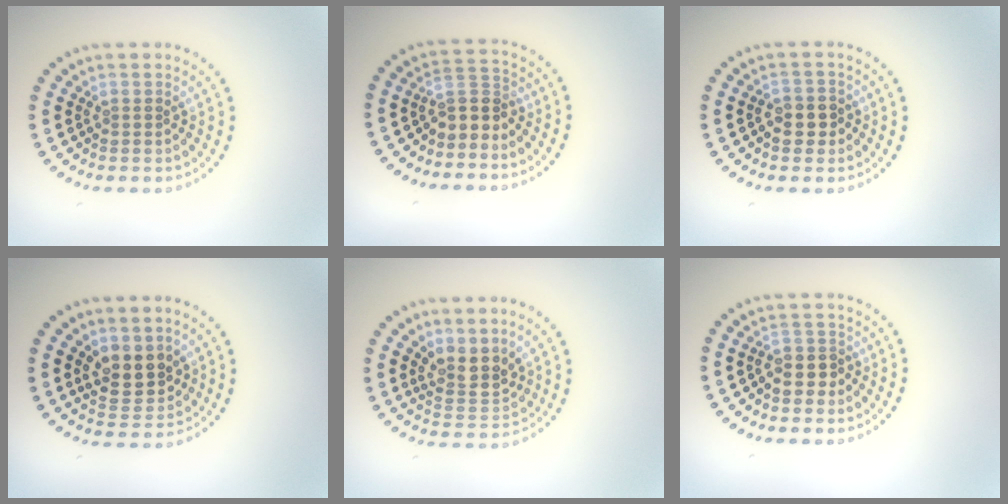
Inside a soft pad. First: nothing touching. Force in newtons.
{"total": 2.4, "press": 2.0, "slide": 1.5}
{"total": 1.9, "press": 1.8, "slide": 0.5}
{"total": 3.4, "press": 3.2, "slide": 1.1}
{"total": 3.2, "press": 2.7, "slide": 1.7}
{"total": 2.4, "press": 2.1, "slide": 1.1}